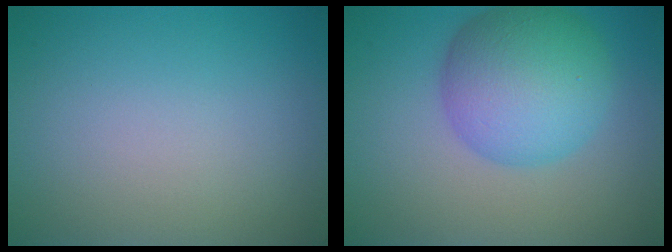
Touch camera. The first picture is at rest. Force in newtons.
{"total": 7.8, "press": 7.8, "slide": 0.1}